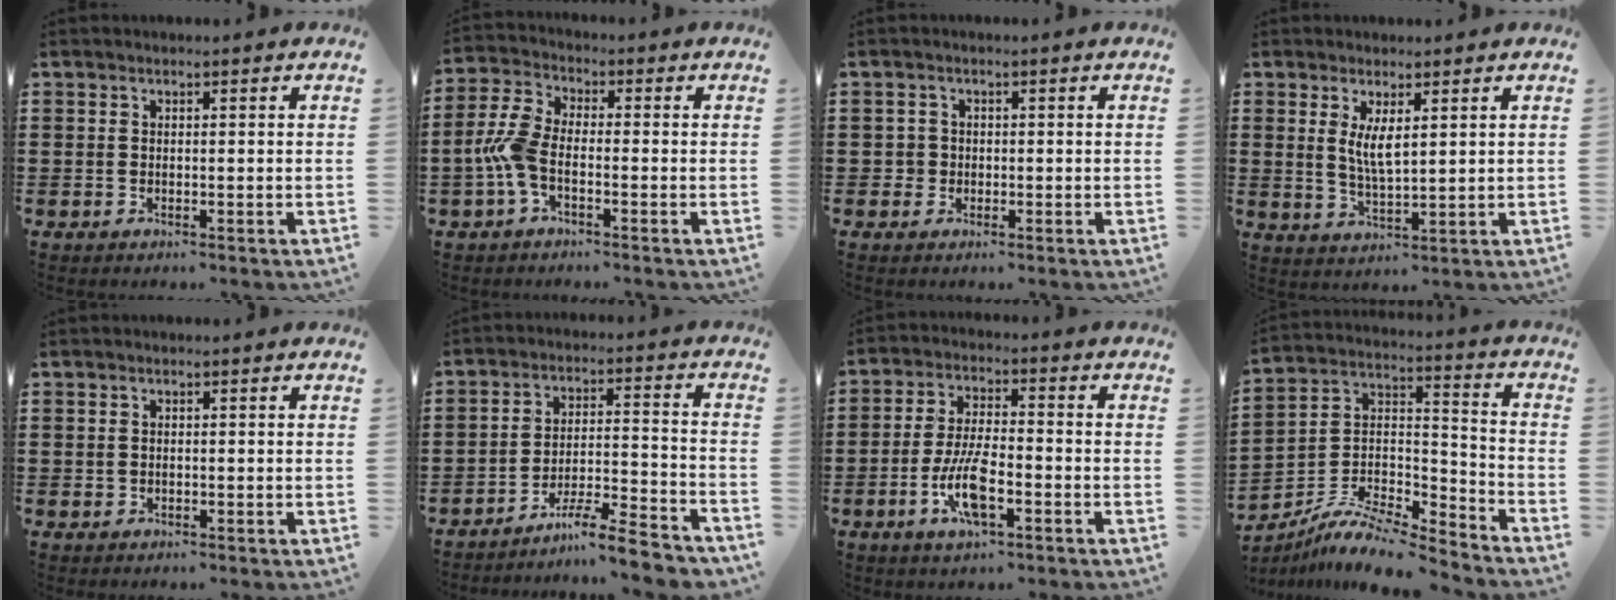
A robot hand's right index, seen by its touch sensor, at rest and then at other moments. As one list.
[{"total": 6.1, "force": [-1.7, 3.0, 5.0], "torque": [-0.129, -0.003, -0.040]}, {"total": 1.7, "force": [-0.3, 1.6, 0.2], "torque": [-0.009, 0.006, -0.008]}, {"total": 4.1, "force": [1.4, 1.2, 3.7], "torque": [-0.076, -0.001, 0.025]}, {"total": 0.6, "force": [-0.1, 0.6, 0.1], "torque": [-0.003, 0.005, -0.003]}, {"total": 7.9, "force": [-7.0, 0.3, 3.6], "torque": [-0.057, 0.007, -0.135]}, {"total": 8.2, "force": [-3.0, 2.7, 7.1], "torque": [-0.161, -0.011, -0.061]}, {"total": 8.8, "force": [-7.4, 3.0, 3.6], "torque": [-0.073, 0.016, -0.146]}]